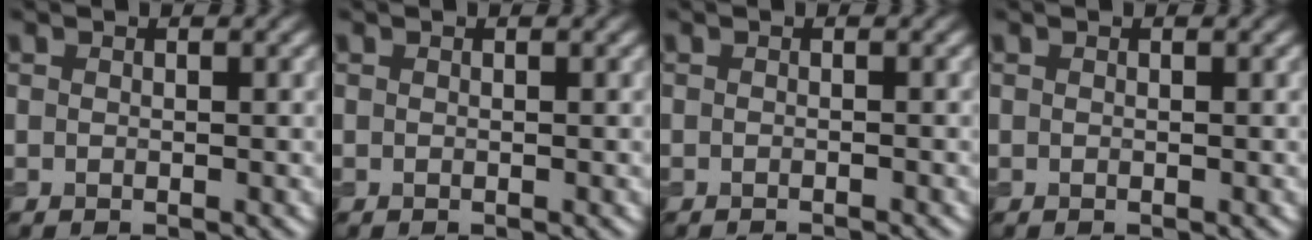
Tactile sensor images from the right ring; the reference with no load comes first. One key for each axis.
{"total": 0.0}
{"total": 1.1, "fx": -1.1, "fy": 0.1, "fz": 0.3, "tx": 0.003, "ty": -0.004, "tz": -0.018}
{"total": 0.0}